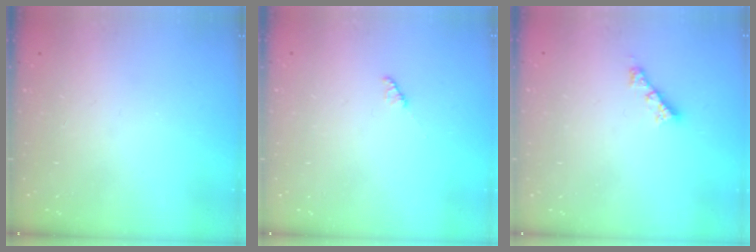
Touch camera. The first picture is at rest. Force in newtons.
{"total": 2.2, "press": 2.2, "slide": 0.3}
{"total": 3.4, "press": 3.3, "slide": 0.4}